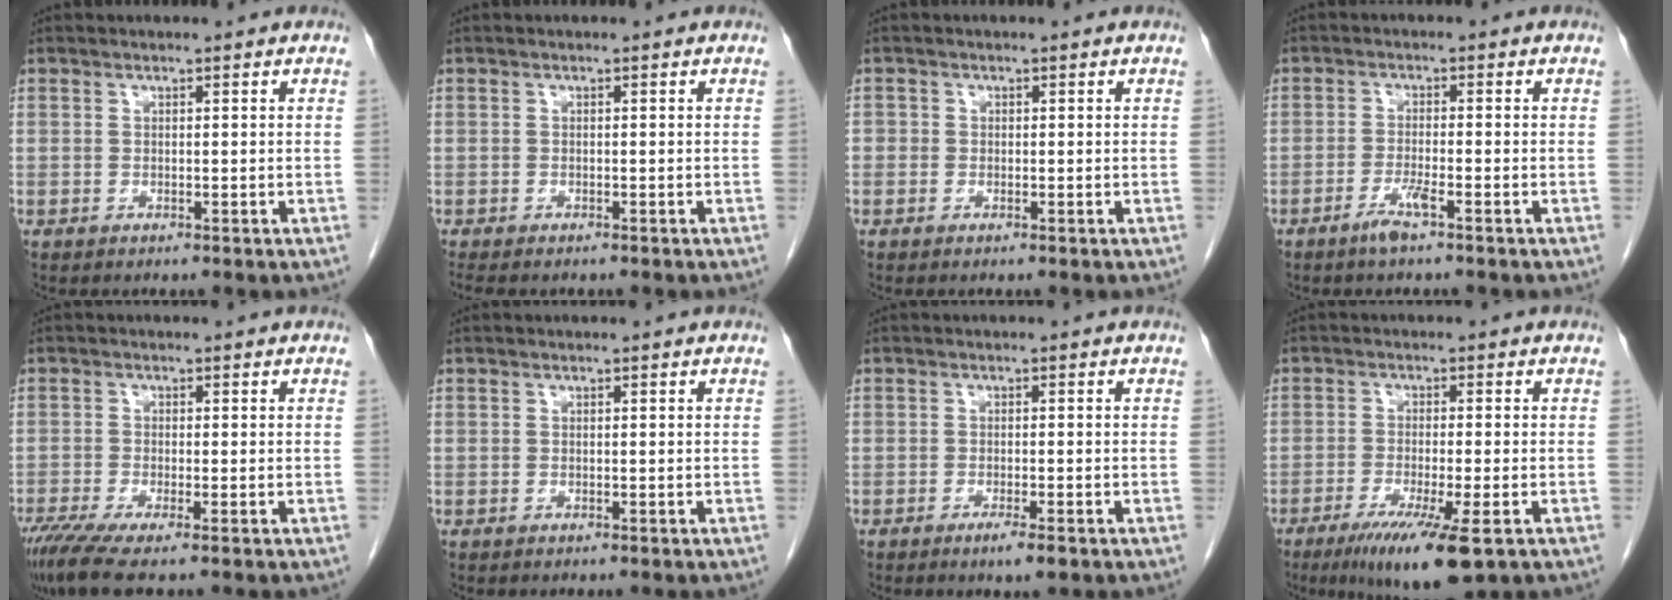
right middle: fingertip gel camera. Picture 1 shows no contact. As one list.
[{"total": 3.1, "force": [-2.6, 1.0, 1.4], "torque": [-0.021, -0.008, -0.033]}, {"total": 1.1, "force": [-0.3, 1.0, 0.2], "torque": [0.004, 0.005, -0.009]}, {"total": 3.0, "force": [-2.0, -0.1, 2.2], "torque": [-0.047, -0.004, -0.040]}, {"total": 5.6, "force": [-4.0, 0.3, 3.9], "torque": [-0.068, -0.015, -0.072]}, {"total": 0.0}, {"total": 2.4, "force": [-1.5, 0.2, 2.0], "torque": [-0.031, -0.004, -0.022]}, {"total": 9.9, "force": [-5.6, 0.8, 8.1], "torque": [-0.138, -0.029, -0.089]}]